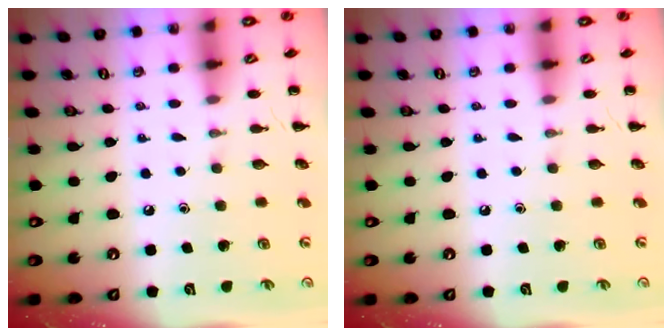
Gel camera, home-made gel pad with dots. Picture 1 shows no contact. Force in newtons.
{"total": 0.0}